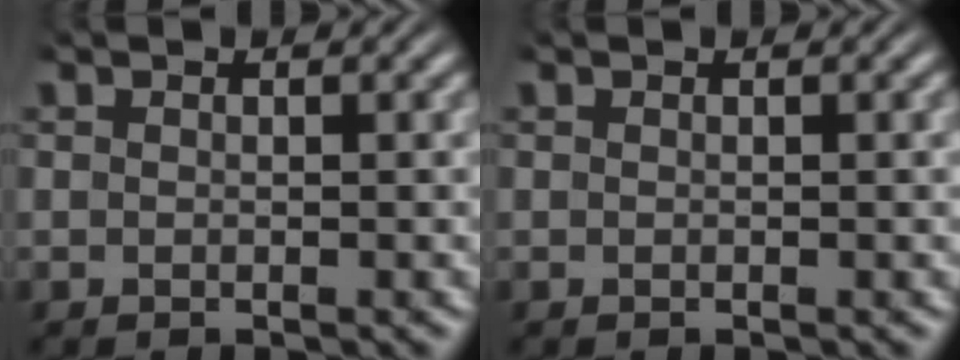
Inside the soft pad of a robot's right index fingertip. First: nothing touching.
{"total": 0.0}